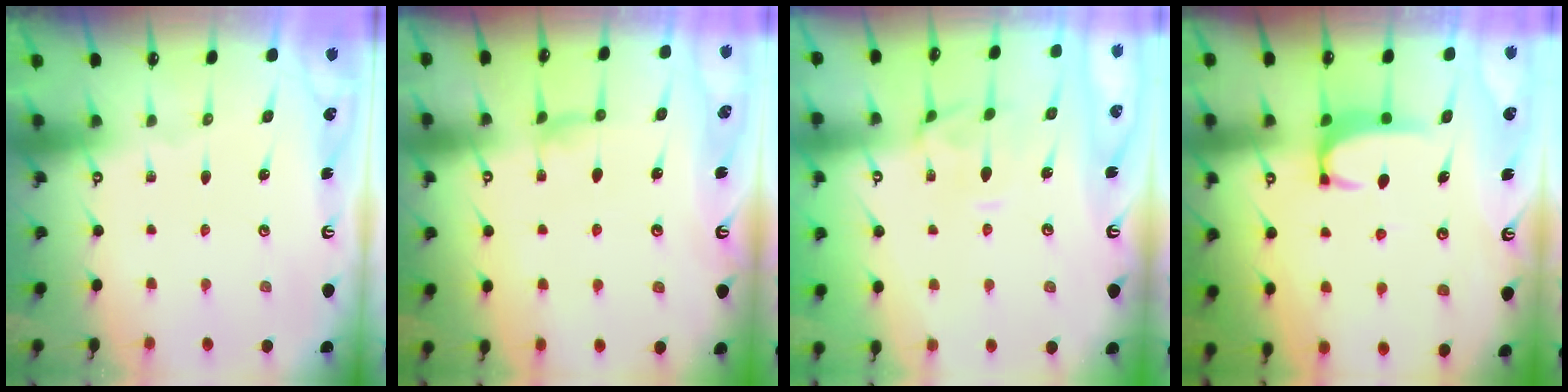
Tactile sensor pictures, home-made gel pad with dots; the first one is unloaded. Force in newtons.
{"total": 1.3, "press": 1.1, "slide": 0.7}
{"total": 1.6, "press": 1.4, "slide": 0.8}
{"total": 2.2, "press": 2.1, "slide": 0.5}